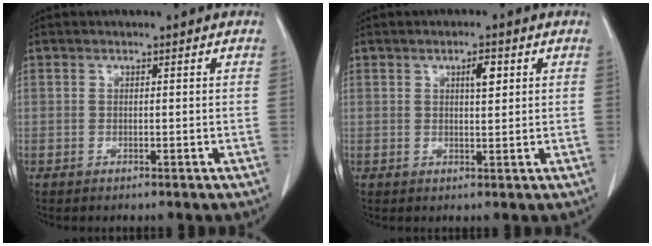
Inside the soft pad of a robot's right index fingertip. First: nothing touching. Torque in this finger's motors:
{"motor_torque": [0.06, 0.03, 0.04, 0.01]}